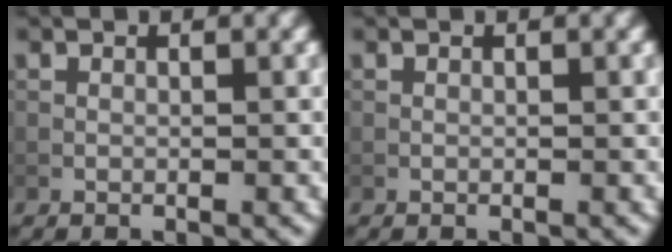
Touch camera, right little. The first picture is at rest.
{"total": 0.0}